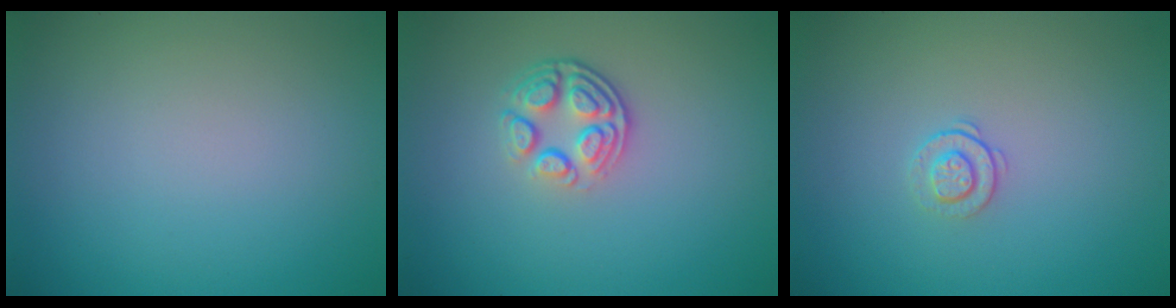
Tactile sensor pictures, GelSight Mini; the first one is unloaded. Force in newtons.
{"total": 3.7, "press": 2.8, "slide": 2.5}
{"total": 1.2, "press": 0.9, "slide": 0.8}